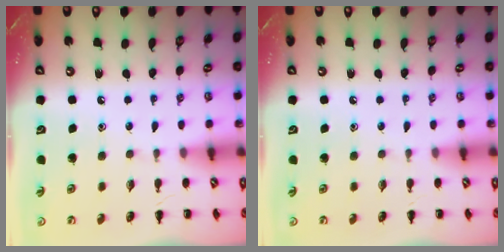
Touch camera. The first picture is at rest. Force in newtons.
{"total": 0.0}